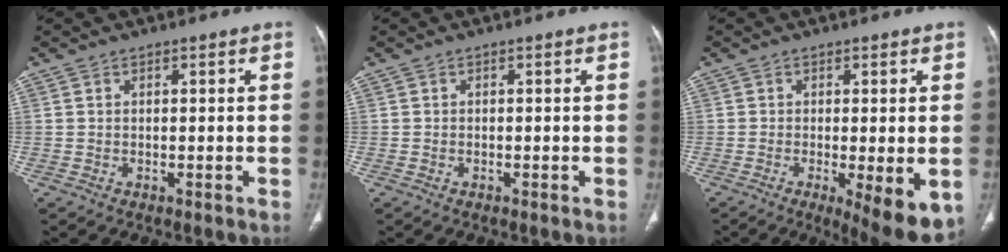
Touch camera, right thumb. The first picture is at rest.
{"total": 0.0}
{"total": 9.5, "force": [-3.0, 2.7, 8.6], "torque": [-0.115, -0.022, -0.040]}